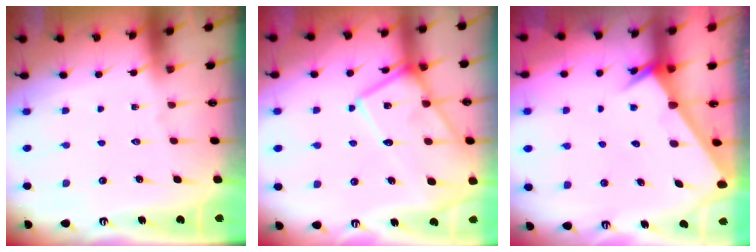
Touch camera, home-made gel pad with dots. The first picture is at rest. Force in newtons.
{"total": 16.6, "press": 16.5, "slide": 1.4}
{"total": 2.4, "press": 2.4, "slide": 0.1}